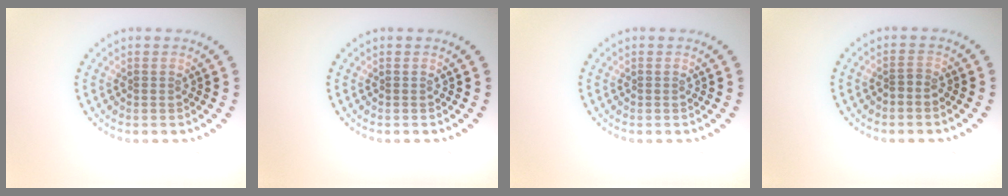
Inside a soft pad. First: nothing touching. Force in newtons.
{"total": 0.0}
{"total": 0.0}
{"total": 0.7, "press": 0.4, "slide": 0.6}